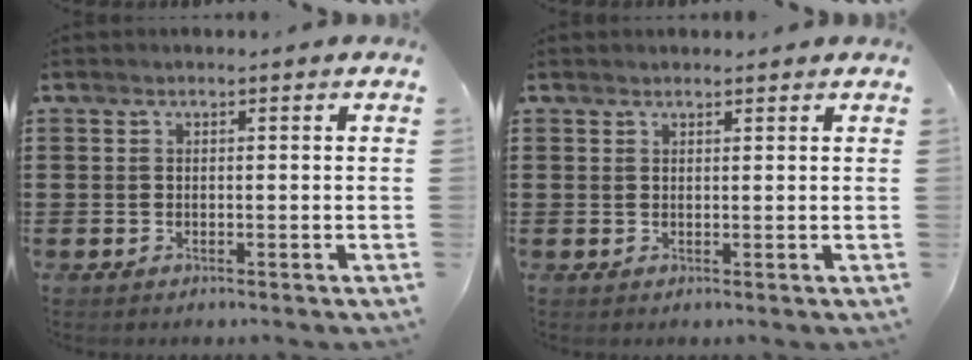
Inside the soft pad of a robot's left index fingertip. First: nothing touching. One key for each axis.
{"total": 1.0, "fx": 0.9, "fy": 0.2, "fz": 0.1, "tx": -0.004, "ty": 0.000, "tz": 0.019}